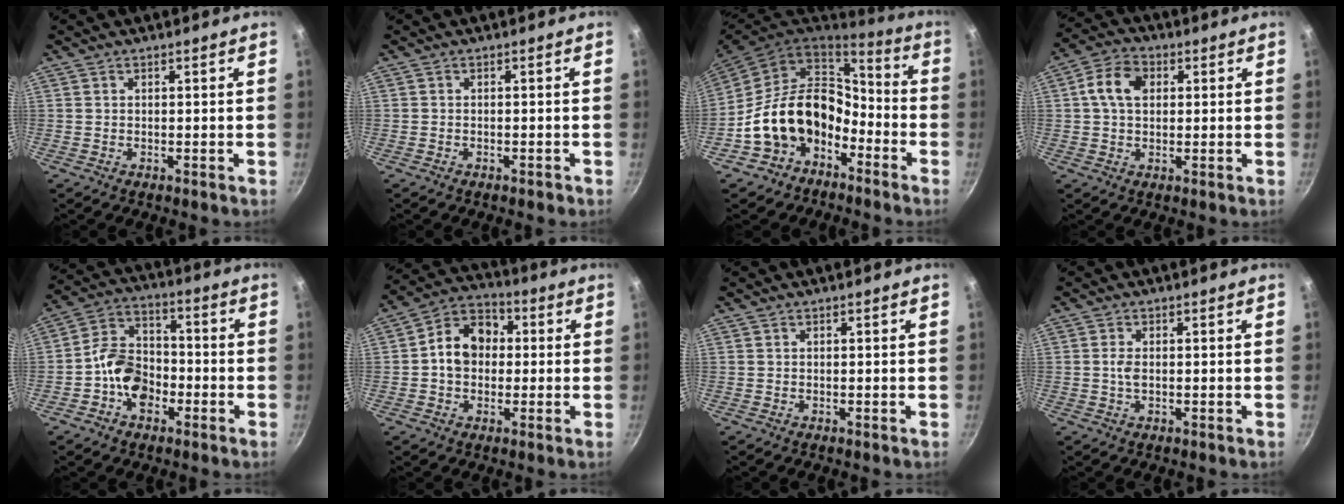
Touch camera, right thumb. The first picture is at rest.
{"total": 0.9, "force": [-0.7, 0.4, 0.4], "torque": [-0.007, 0.009, -0.006]}
{"total": 17.2, "force": [-6.4, 12.6, 9.9], "torque": [-0.143, 0.075, -0.111]}
{"total": 7.7, "force": [1.6, 5.3, 5.3], "torque": [-0.087, 0.015, 0.017]}
{"total": 10.6, "force": [-3.6, 7.7, 6.3], "torque": [-0.082, 0.041, -0.076]}
{"total": 10.5, "force": [0.3, 8.3, 6.4], "torque": [-0.070, 0.028, -0.014]}
{"total": 0.0}
{"total": 1.8, "force": [-0.1, 0.9, 1.6], "torque": [-0.032, 0.000, -0.002]}